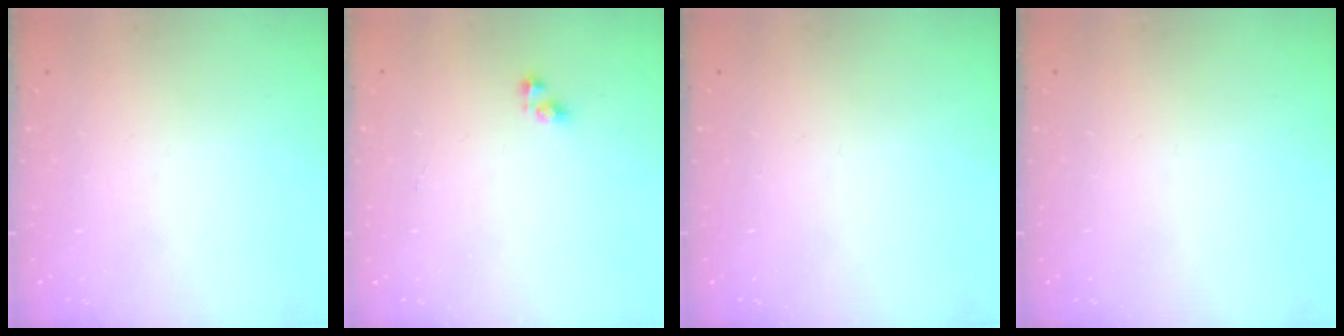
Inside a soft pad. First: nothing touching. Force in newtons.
{"total": 3.2, "press": 3.2, "slide": 0.3}
{"total": 0.0}
{"total": 0.0}